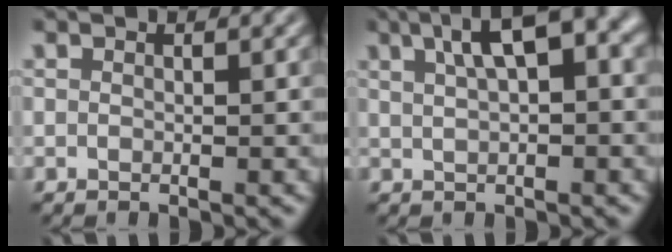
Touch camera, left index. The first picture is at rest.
{"total": 6.8, "force": [2.7, 2.2, 5.9], "torque": [-0.098, 0.018, 0.043]}